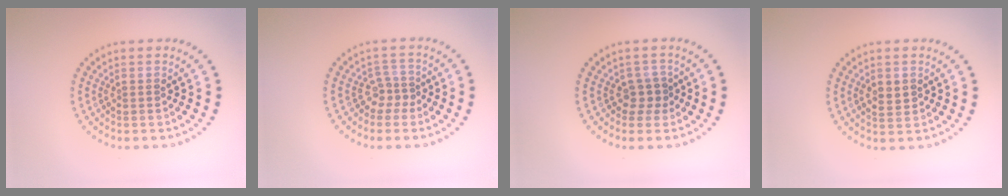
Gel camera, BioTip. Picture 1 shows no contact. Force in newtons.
{"total": 1.8, "press": 1.1, "slide": 1.4}
{"total": 1.7, "press": 1.4, "slide": 1.0}
{"total": 1.8, "press": 1.8, "slide": 0.2}